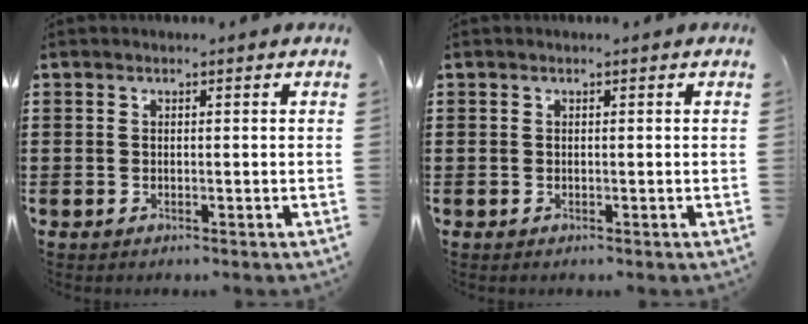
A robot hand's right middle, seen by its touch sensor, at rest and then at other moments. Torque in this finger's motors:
{"motor_torque": [-0.19, -0.10, 0.03, -0.01]}